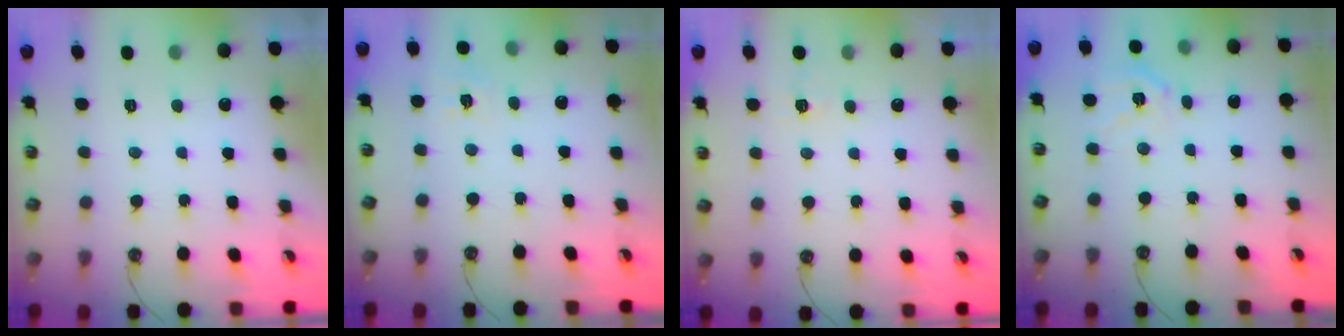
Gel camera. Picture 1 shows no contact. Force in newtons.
{"total": 5.9, "press": 5.9, "slide": 0.7}
{"total": 3.2, "press": 3.1, "slide": 0.4}
{"total": 11.2, "press": 11.1, "slide": 1.6}